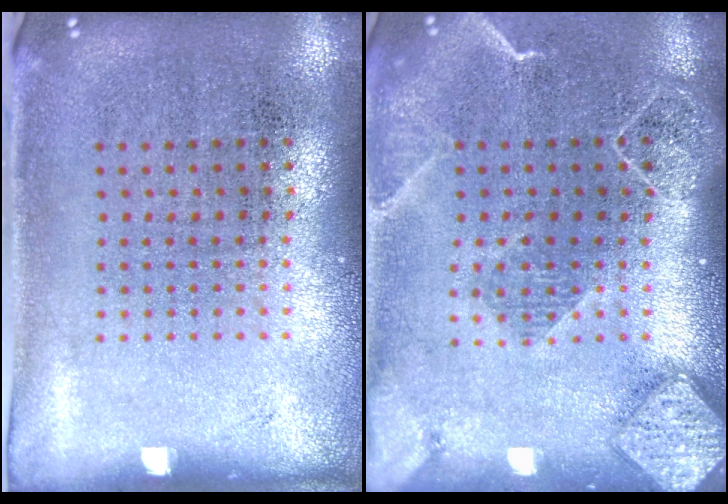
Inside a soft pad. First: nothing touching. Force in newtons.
{"total": 2.2, "press": 1.9, "slide": 1.1}